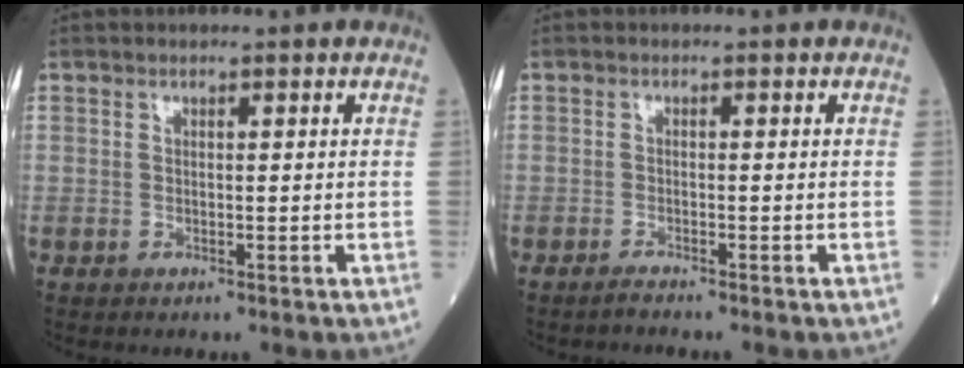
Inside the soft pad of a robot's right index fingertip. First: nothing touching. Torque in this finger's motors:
{"motor_torque": [-0.09, -0.17, 0.06, 0.02]}